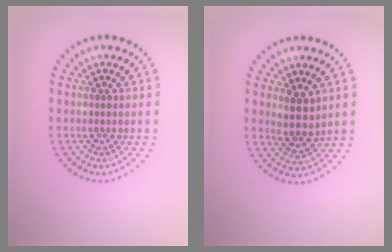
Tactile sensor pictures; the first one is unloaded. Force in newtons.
{"total": 2.9, "press": 2.4, "slide": 1.5}